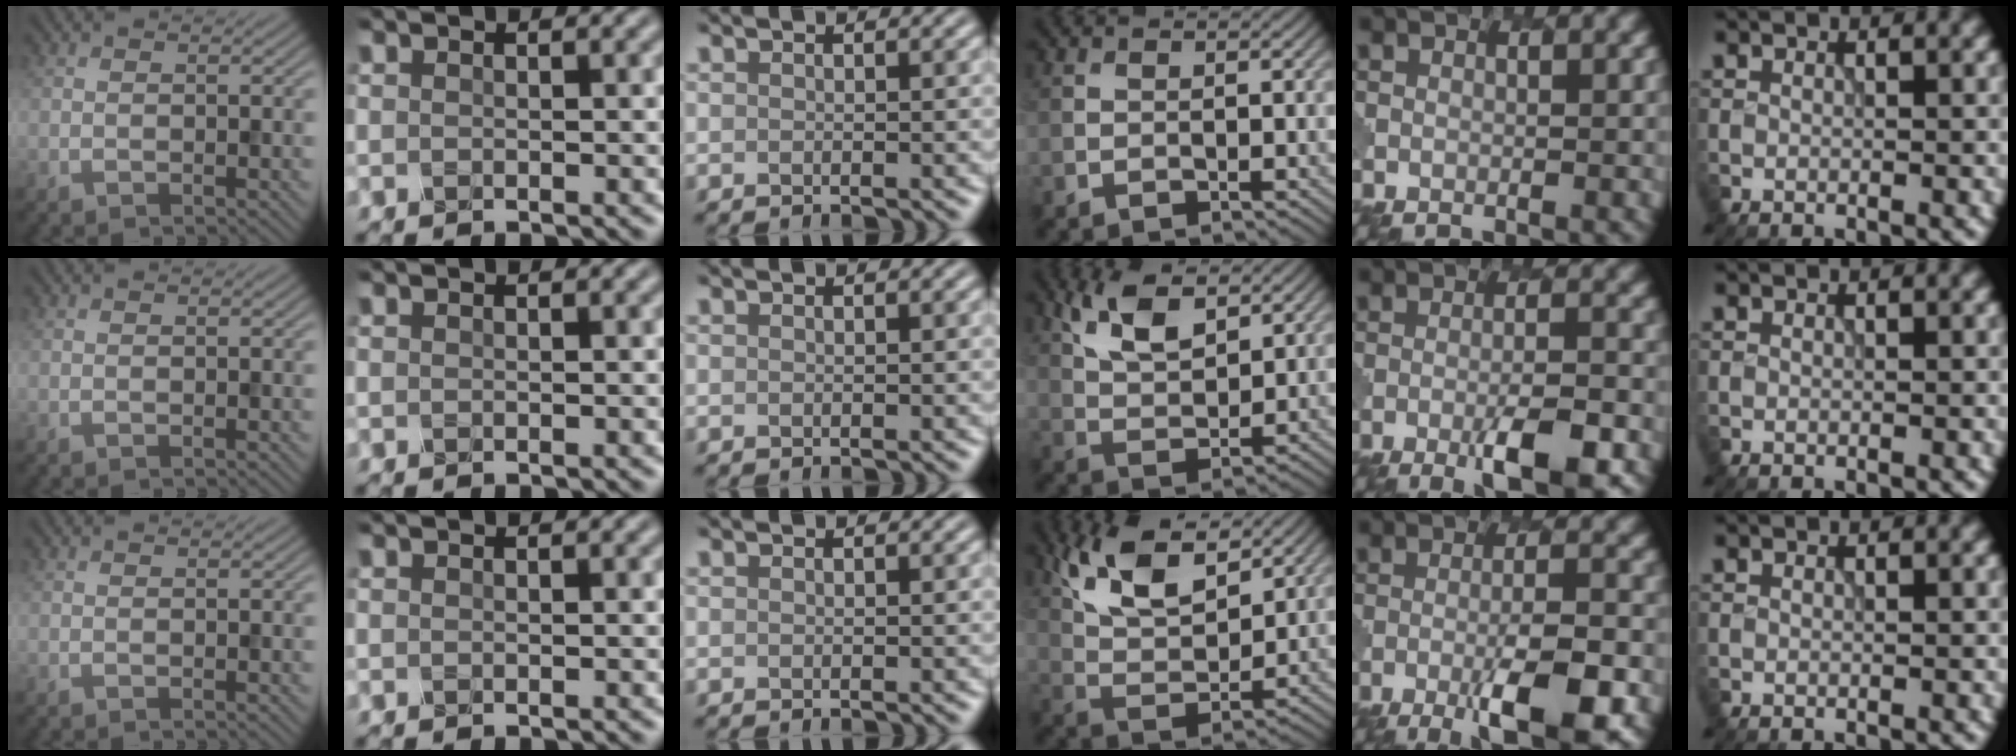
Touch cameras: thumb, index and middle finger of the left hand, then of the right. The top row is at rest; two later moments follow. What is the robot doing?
{"motion": "insert", "object": "pen bag"}